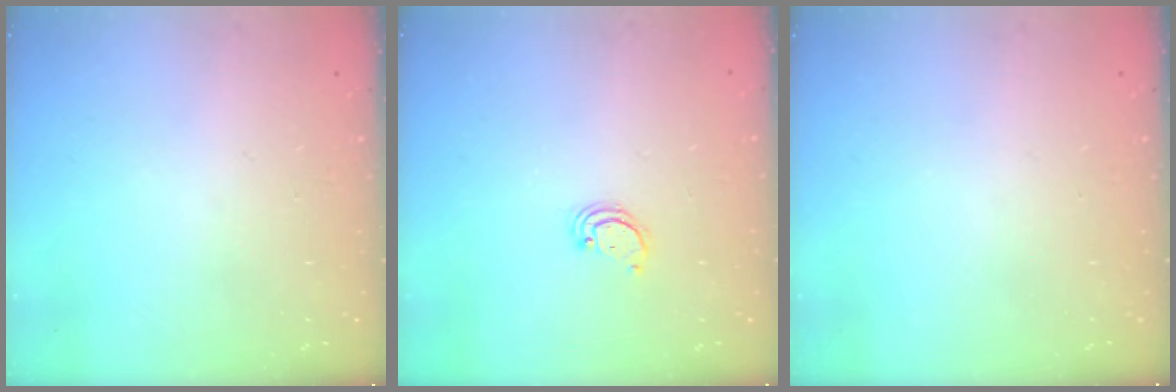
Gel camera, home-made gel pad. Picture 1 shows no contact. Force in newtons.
{"total": 2.2, "press": 2.2, "slide": 0.2}
{"total": 0.0}